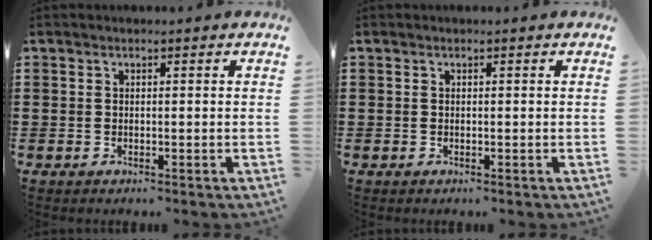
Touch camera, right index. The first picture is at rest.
{"total": 0.0}